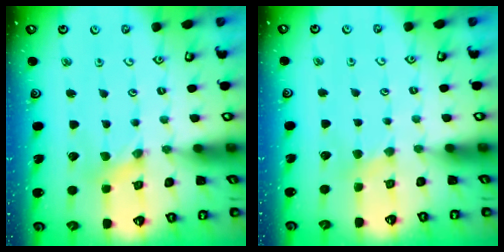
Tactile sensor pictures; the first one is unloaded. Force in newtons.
{"total": 2.1, "press": 2.1, "slide": 0.3}